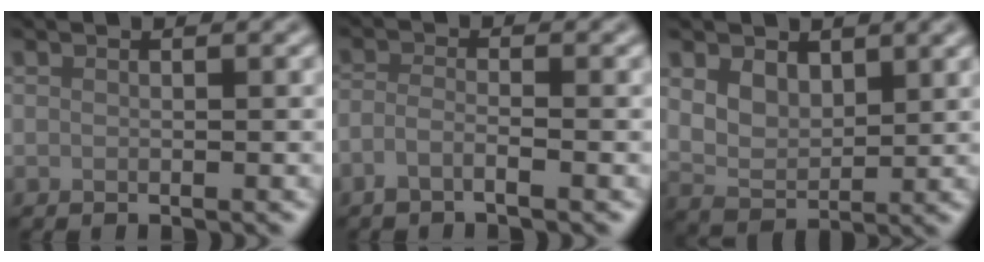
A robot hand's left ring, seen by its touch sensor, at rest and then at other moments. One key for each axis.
{"total": 1.9, "fx": -1.2, "fy": 0.5, "fz": 1.4, "tx": -0.029, "ty": -0.002, "tz": -0.031}
{"total": 3.4, "fx": 1.6, "fy": 2.2, "fz": 2.1, "tx": -0.050, "ty": -0.007, "tz": 0.032}